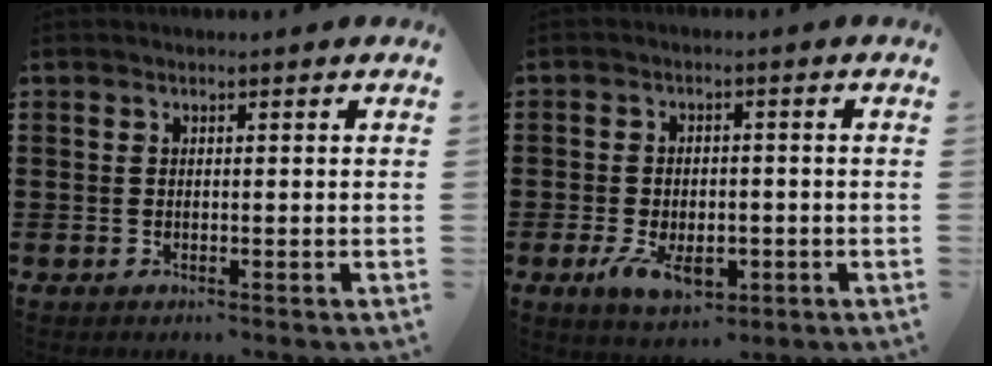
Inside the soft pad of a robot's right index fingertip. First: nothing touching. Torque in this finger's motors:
{"motor_torque": [1.19, 0.95, 0.21, 0.11]}